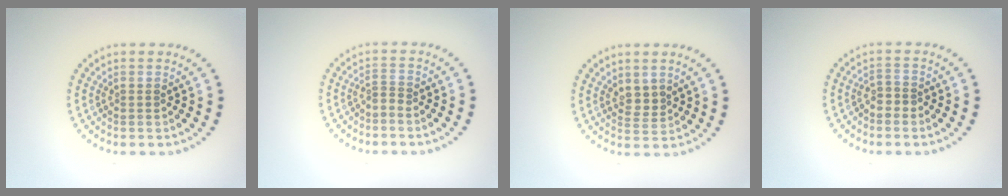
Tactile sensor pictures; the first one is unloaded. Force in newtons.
{"total": 0.9, "press": 0.3, "slide": 0.8}
{"total": 1.7, "press": 1.3, "slide": 1.0}
{"total": 1.5, "press": 1.3, "slide": 0.8}